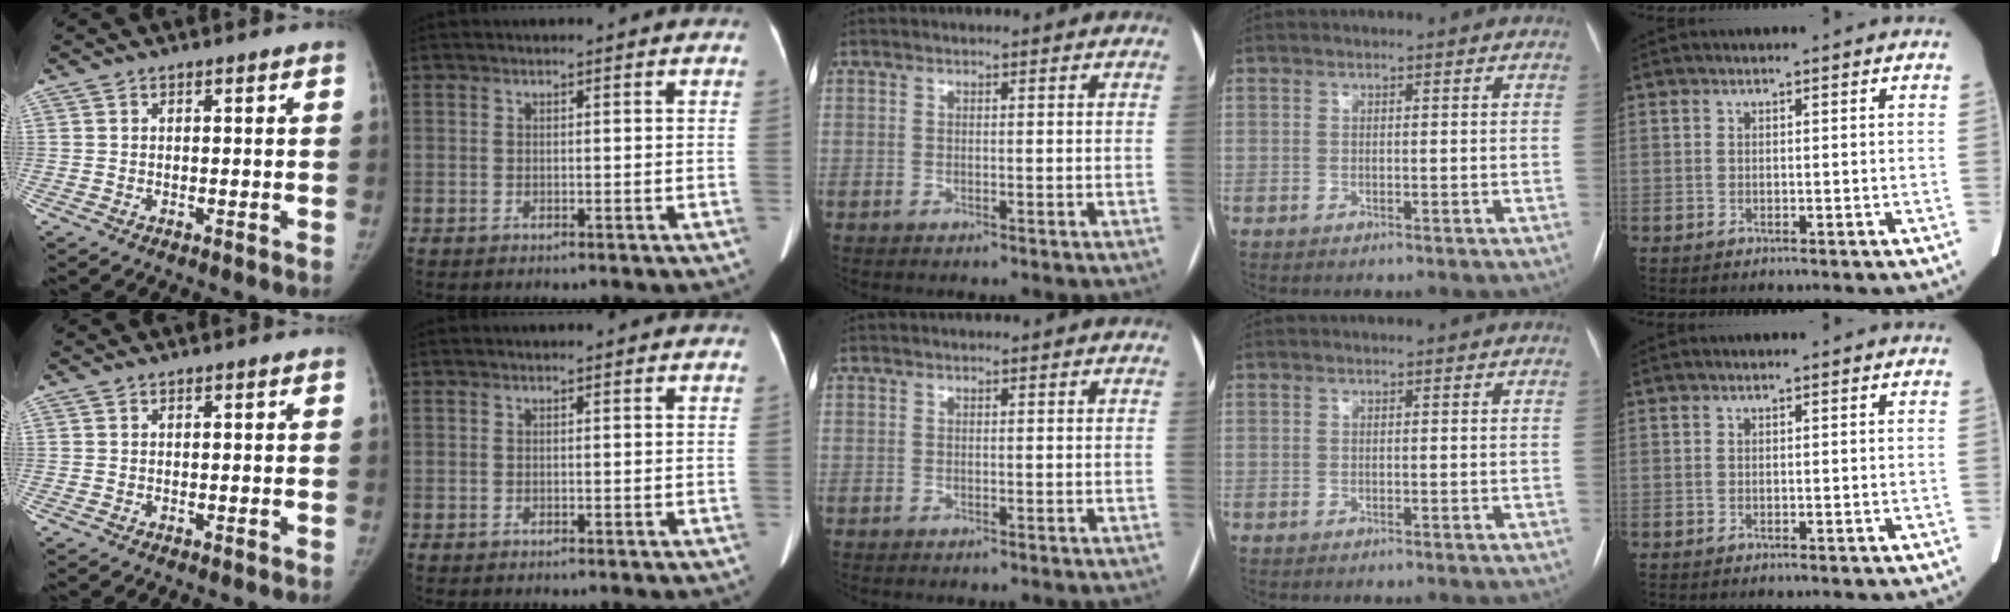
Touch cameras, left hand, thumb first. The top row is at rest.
{}